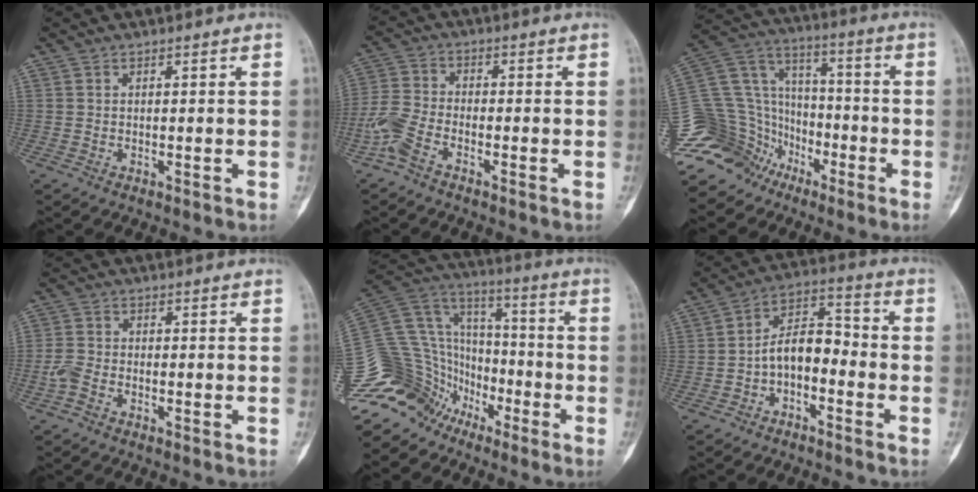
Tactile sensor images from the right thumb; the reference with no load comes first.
{"total": 5.9, "force": [-3.6, 2.8, 3.9], "torque": [-0.094, 0.016, -0.086]}
{"total": 22.1, "force": [-15.1, 14.6, 7.1], "torque": [-0.145, 0.092, -0.277]}
{"total": 2.9, "force": [-1.5, 1.7, 1.8], "torque": [-0.043, 0.008, -0.037]}
{"total": 23.6, "force": [-16.5, 15.1, 7.5], "torque": [-0.161, 0.101, -0.300]}
{"total": 8.2, "force": [-2.8, 4.7, 6.2], "torque": [-0.092, 0.050, -0.060]}